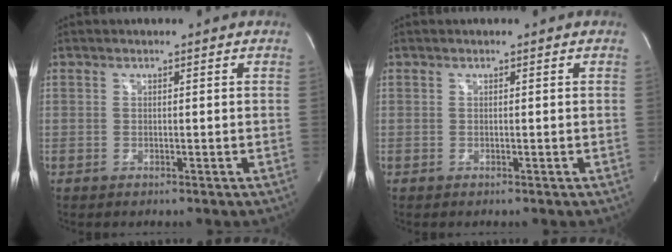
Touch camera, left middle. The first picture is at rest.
{"total": 0.0}